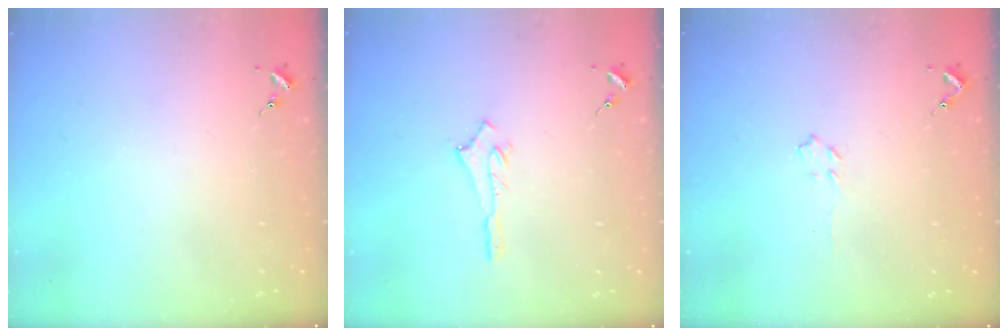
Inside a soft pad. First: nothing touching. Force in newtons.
{"total": 2.5, "press": 2.5, "slide": 0.2}
{"total": 3.9, "press": 3.9, "slide": 0.6}